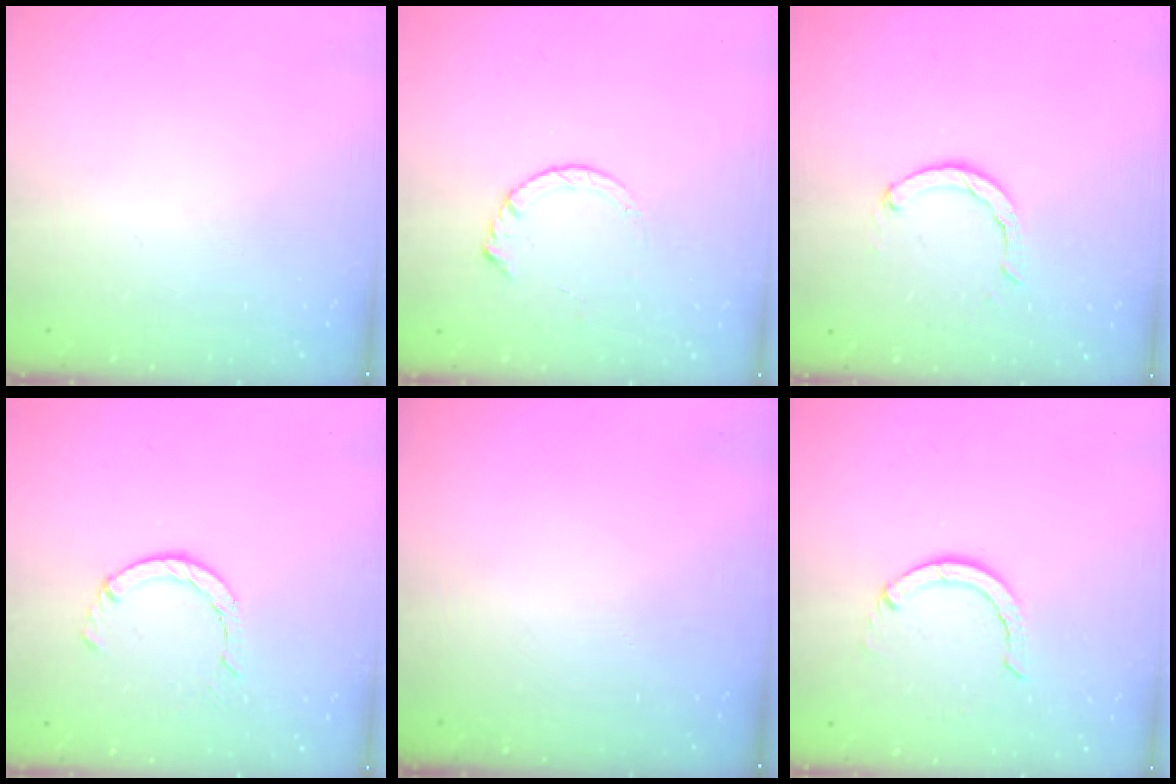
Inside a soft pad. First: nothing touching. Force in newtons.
{"total": 3.7, "press": 3.7, "slide": 0.5}
{"total": 3.1, "press": 3.1, "slide": 0.3}
{"total": 2.9, "press": 2.8, "slide": 0.4}
{"total": 0.0}
{"total": 3.7, "press": 3.7, "slide": 0.3}